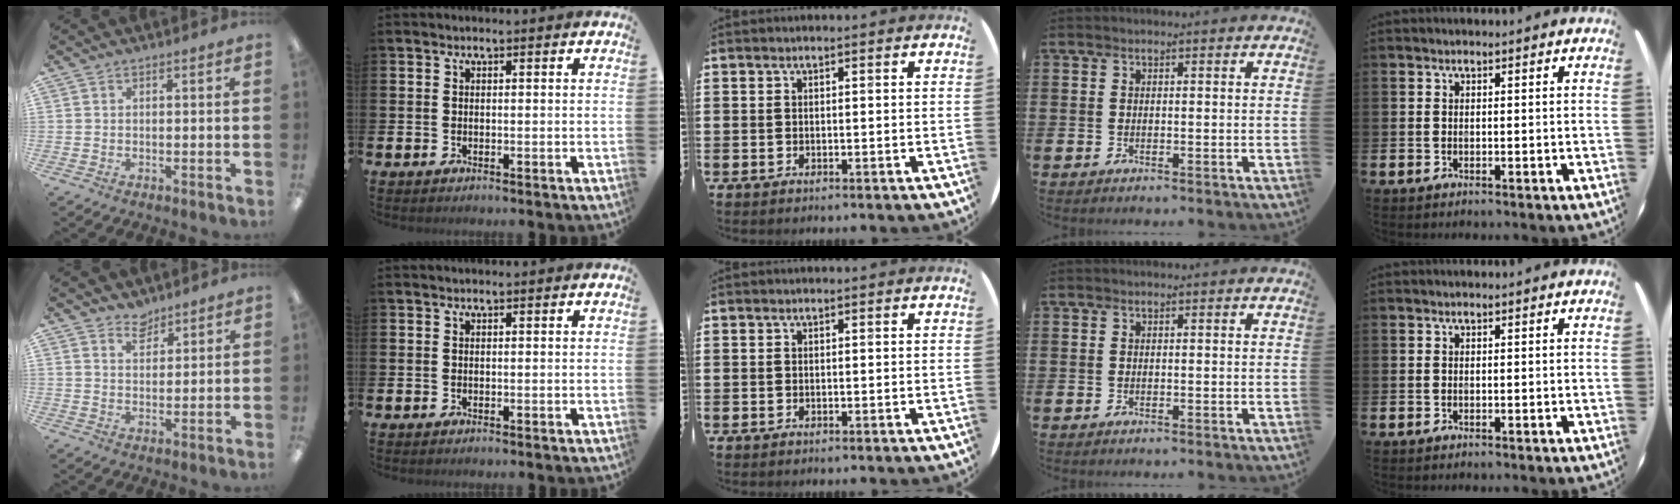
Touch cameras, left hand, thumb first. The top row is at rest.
{"thumb": {"total": 4.1, "force": [3.6, 1.8, 0.6], "torque": [-0.003, -0.022, 0.066]}}